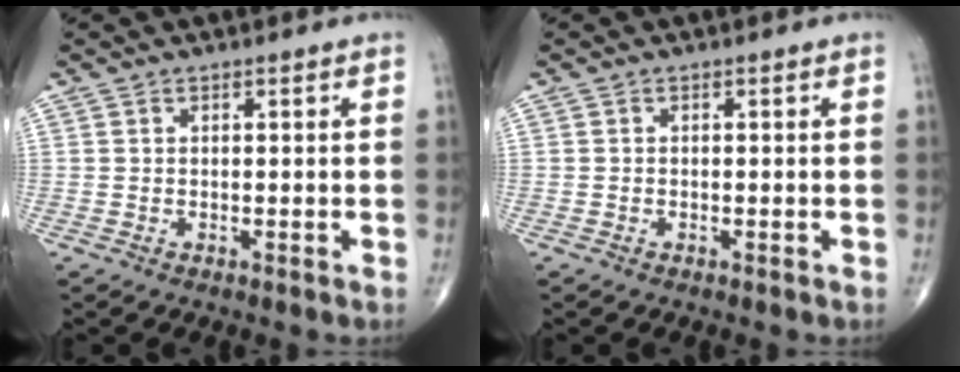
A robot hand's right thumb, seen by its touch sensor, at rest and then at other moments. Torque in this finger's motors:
{"motor_torque": [-0.02, 0.19, -0.10, -0.01, 0.01]}